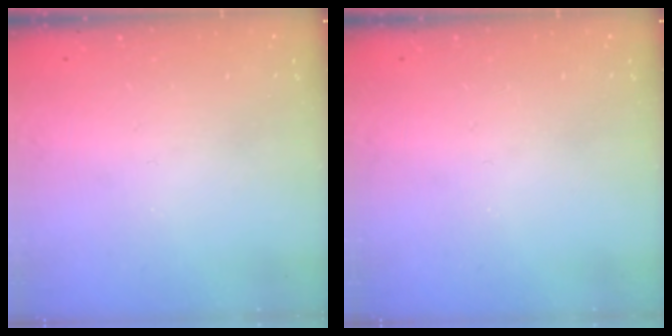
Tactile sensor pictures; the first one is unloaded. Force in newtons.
{"total": 0.0}